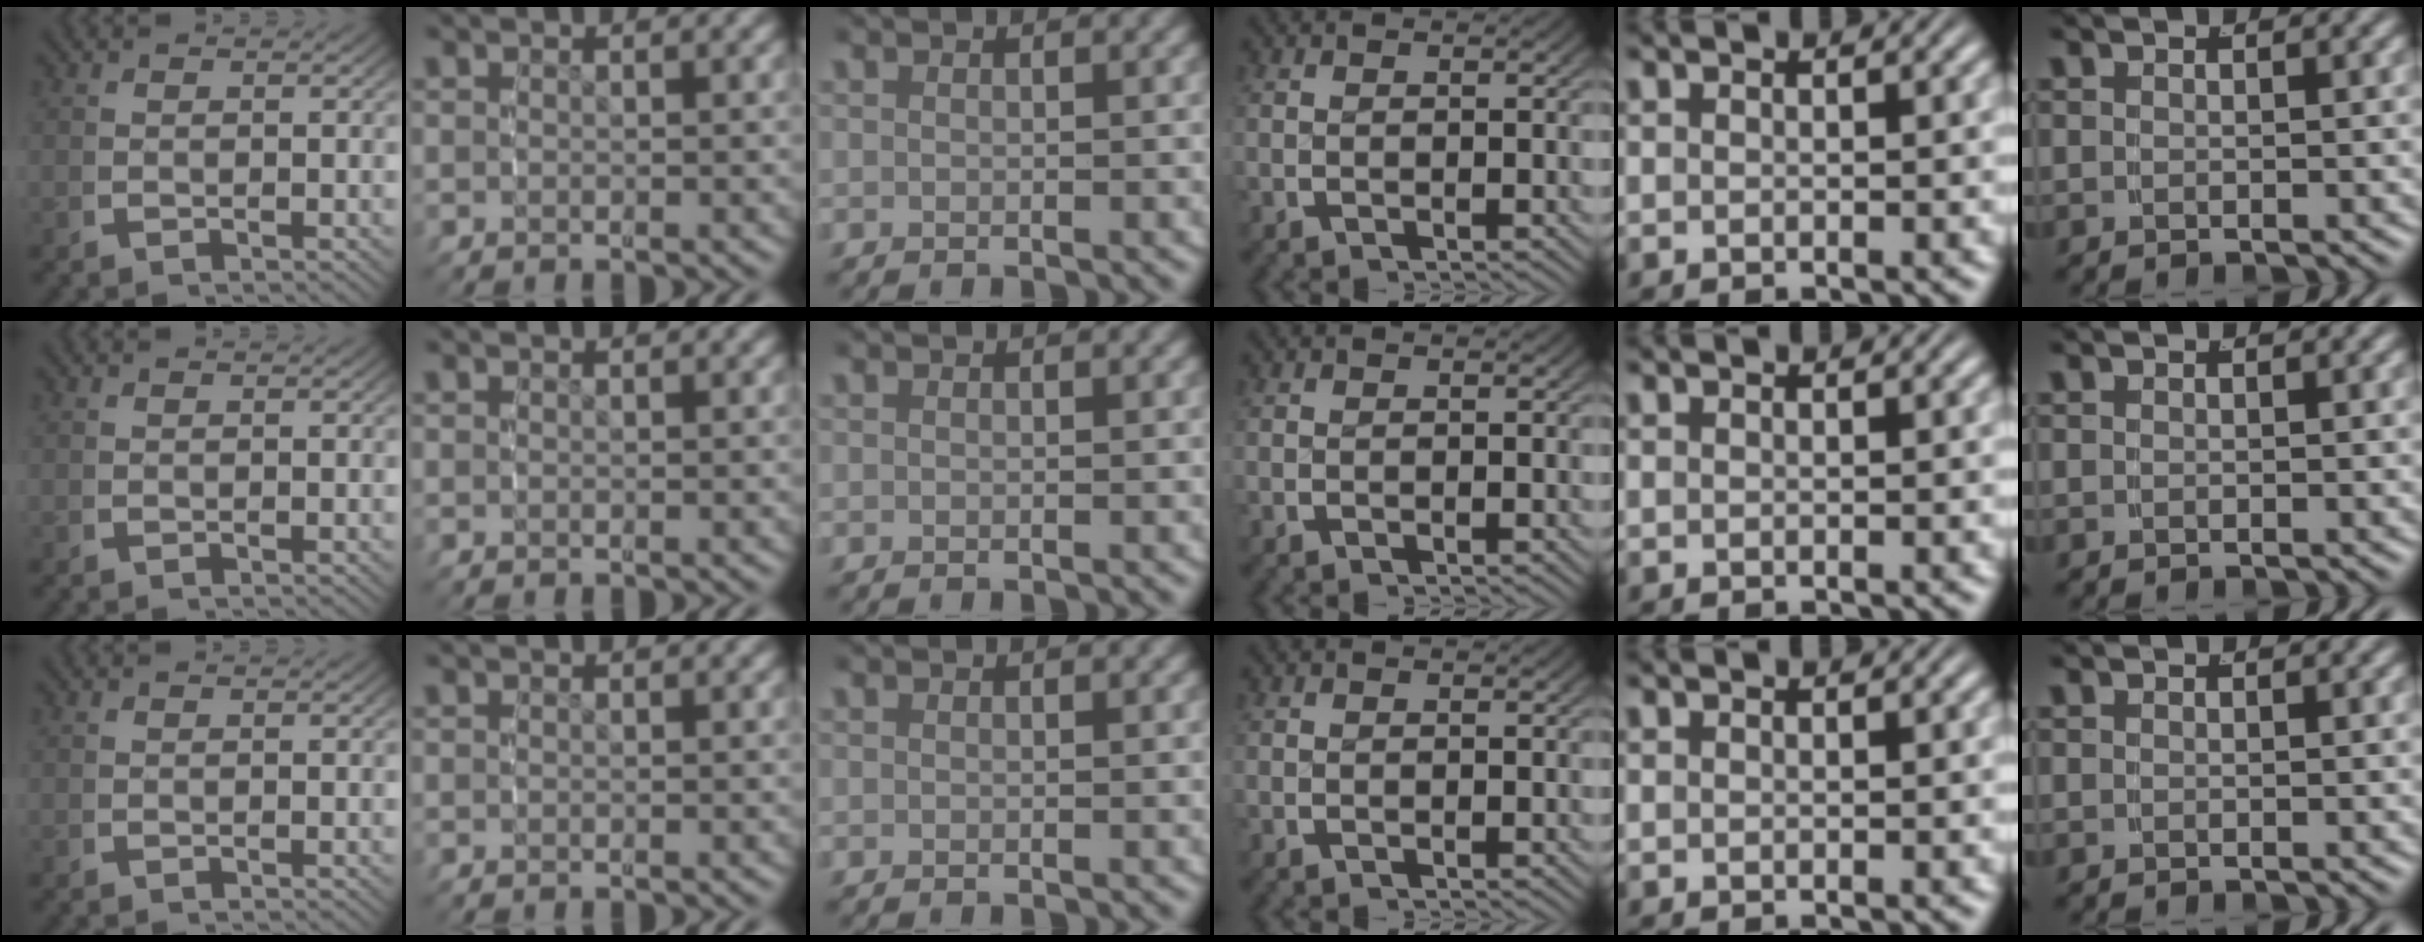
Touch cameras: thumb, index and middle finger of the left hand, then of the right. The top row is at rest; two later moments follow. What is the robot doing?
{"motion": "reach", "object": "shirt"}